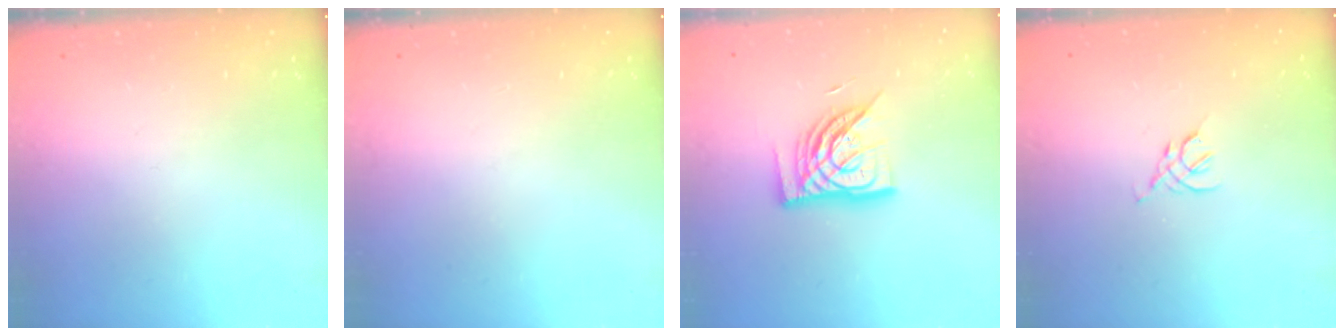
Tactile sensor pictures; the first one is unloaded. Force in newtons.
{"total": 0.0}
{"total": 13.8, "press": 13.7, "slide": 1.3}
{"total": 2.5, "press": 2.5, "slide": 0.7}